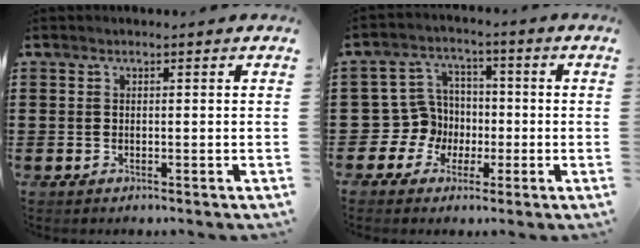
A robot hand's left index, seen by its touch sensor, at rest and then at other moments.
{"total": 7.2, "force": [-1.1, 7.0, 1.2], "torque": [-0.074, 0.005, -0.022]}